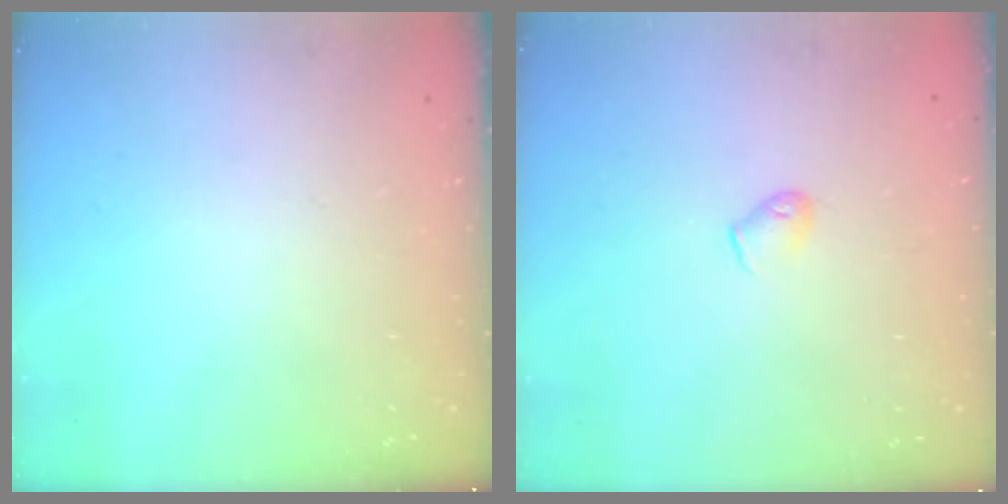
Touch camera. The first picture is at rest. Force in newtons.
{"total": 4.6, "press": 4.5, "slide": 1.0}